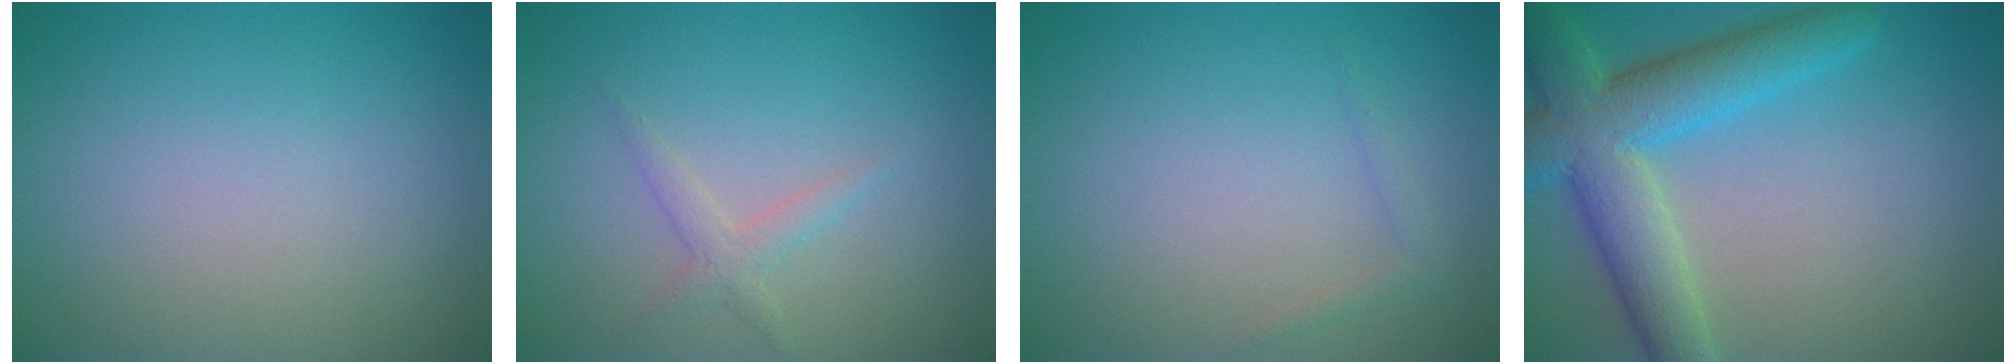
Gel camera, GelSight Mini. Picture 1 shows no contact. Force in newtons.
{"total": 1.5, "press": 1.5, "slide": 0.0}
{"total": 0.7, "press": 0.7, "slide": 0.1}
{"total": 7.7, "press": 7.7, "slide": 0.3}